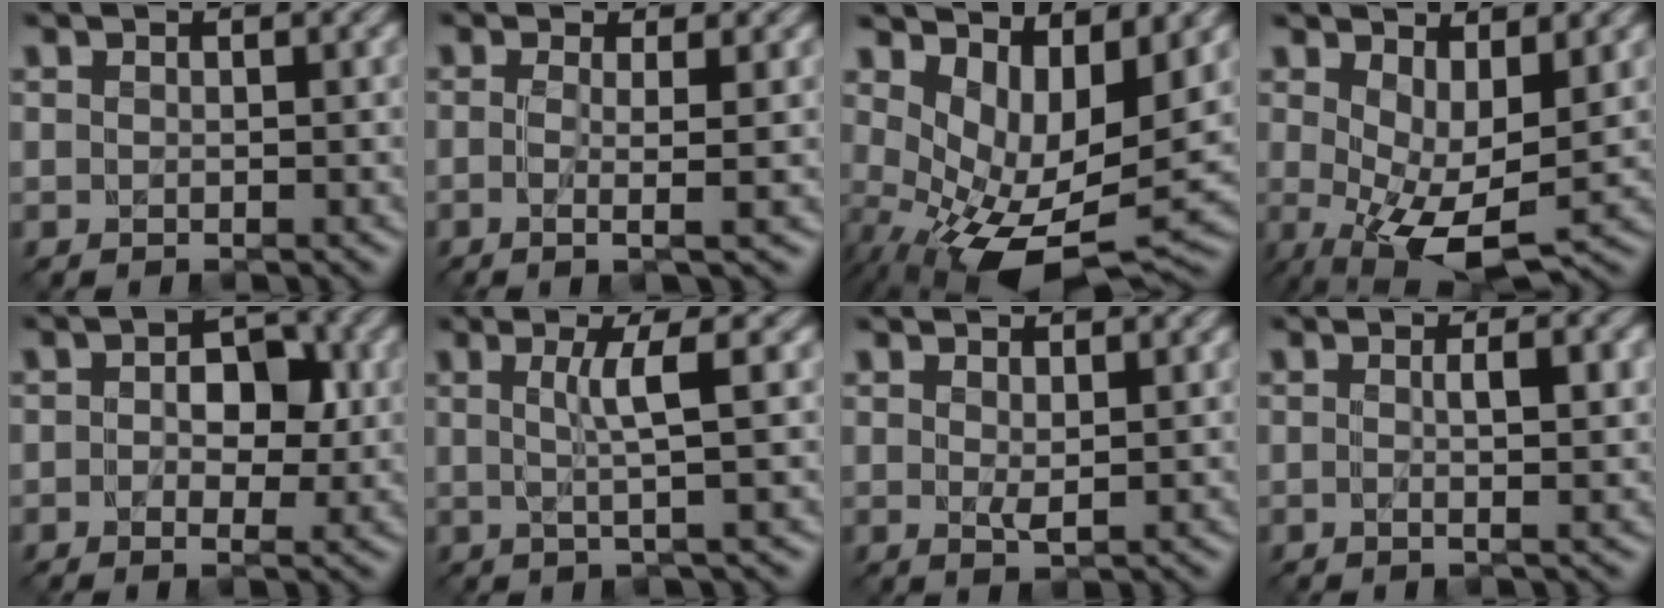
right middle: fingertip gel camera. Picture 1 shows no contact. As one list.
[{"total": 2.4, "force": [-0.3, 0.3, 2.4], "torque": [-0.044, -0.005, -0.009]}, {"total": 8.4, "force": [0.1, 4.0, 7.4], "torque": [-0.136, -0.021, 0.013]}, {"total": 5.7, "force": [-0.1, 2.3, 5.2], "torque": [-0.105, -0.011, 0.001]}, {"total": 4.7, "force": [0.3, 2.8, 3.7], "torque": [-0.046, 0.003, -0.002]}, {"total": 3.5, "force": [0.4, 0.3, 3.4], "torque": [-0.064, 0.000, 0.007]}, {"total": 0.9, "force": [0.5, 0.2, 0.7], "torque": [-0.017, -0.004, 0.013]}, {"total": 3.1, "force": [0.2, 0.7, 3.0], "torque": [-0.045, 0.003, -0.003]}]